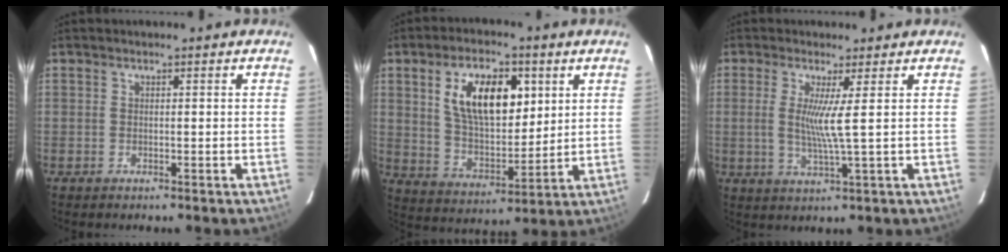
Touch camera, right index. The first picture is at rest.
{"total": 14.8, "force": [5.4, 7.5, 11.6], "torque": [-0.203, 0.013, 0.103]}
{"total": 5.0, "force": [0.9, -1.0, 4.9], "torque": [-0.090, -0.011, 0.013]}